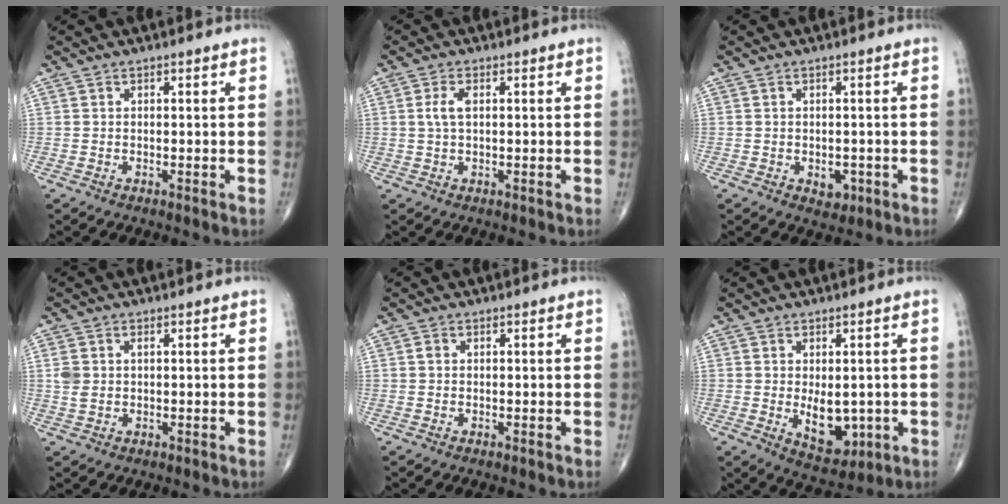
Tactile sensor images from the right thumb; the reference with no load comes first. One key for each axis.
{"total": 2.8, "fx": 0.5, "fy": 1.2, "fz": 2.5, "tx": -0.059, "ty": 0.005, "tz": 0.009}
{"total": 2.9, "fx": -0.9, "fy": 2.0, "fz": 1.9, "tx": -0.013, "ty": 0.001, "tz": -0.006}
{"total": 2.7, "fx": 0.5, "fy": 1.9, "fz": 1.9, "tx": -0.051, "ty": 0.005, "tz": 0.012}
{"total": 0.6, "fx": 0.1, "fy": 0.4, "fz": 0.3, "tx": -0.004, "ty": 0.000, "tz": 0.000}
{"total": 8.0, "fx": -0.9, "fy": 4.7, "fz": 6.4, "tx": -0.066, "ty": -0.015, "tz": 0.005}